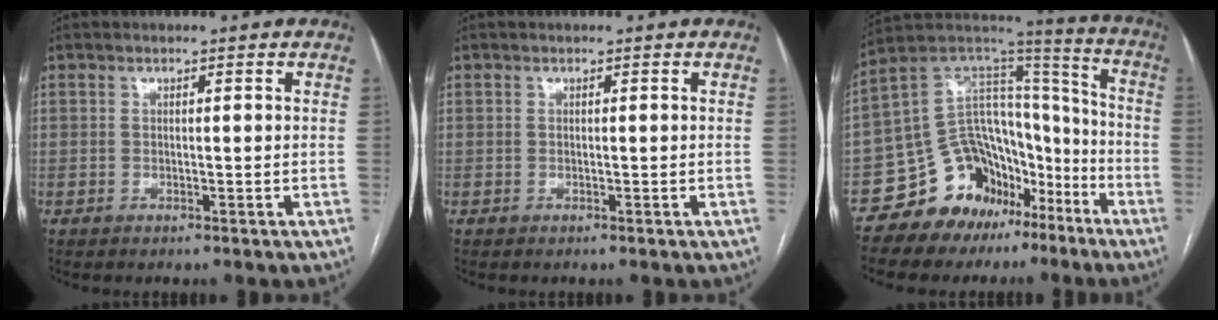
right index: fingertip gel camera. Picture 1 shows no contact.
{"total": 0.0}
{"total": 17.1, "force": [-10.7, 11.4, 7.0], "torque": [-0.102, 0.100, -0.171]}